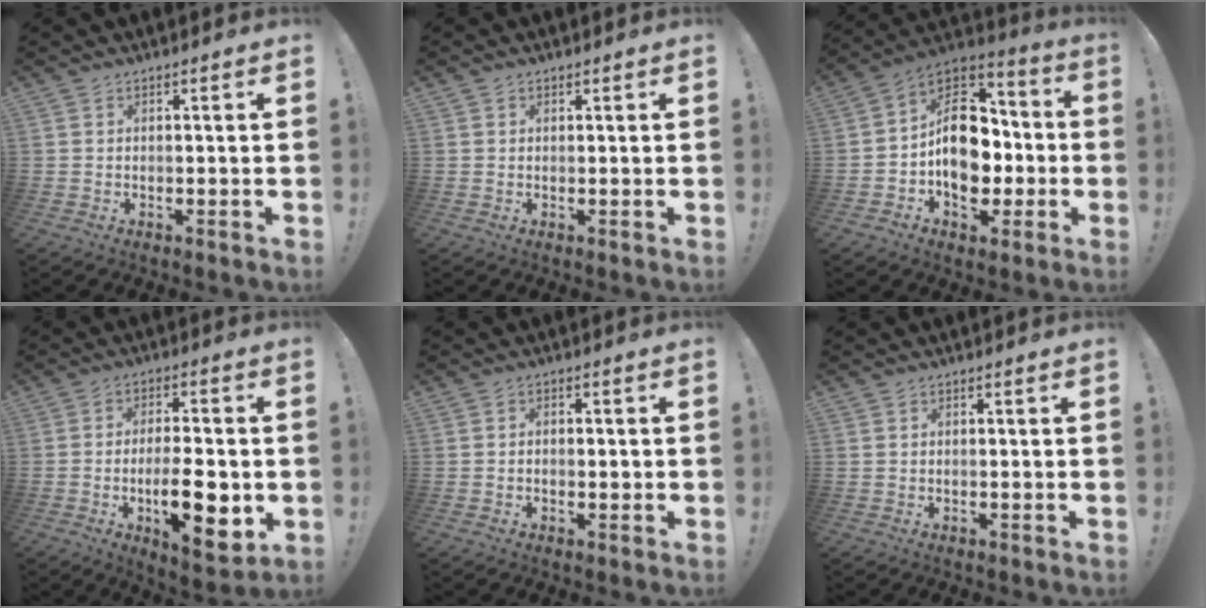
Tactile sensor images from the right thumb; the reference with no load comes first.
{"total": 0.7, "force": [0.4, 0.5, 0.2], "torque": [-0.003, 0.001, 0.008]}
{"total": 18.0, "force": [-2.0, 13.3, 12.1], "torque": [-0.186, 0.020, -0.021]}
{"total": 15.2, "force": [-3.8, 5.5, 13.7], "torque": [-0.217, 0.002, -0.059]}
{"total": 1.5, "force": [-0.5, 1.0, 1.0], "torque": [-0.020, 0.008, -0.008]}
{"total": 0.0}